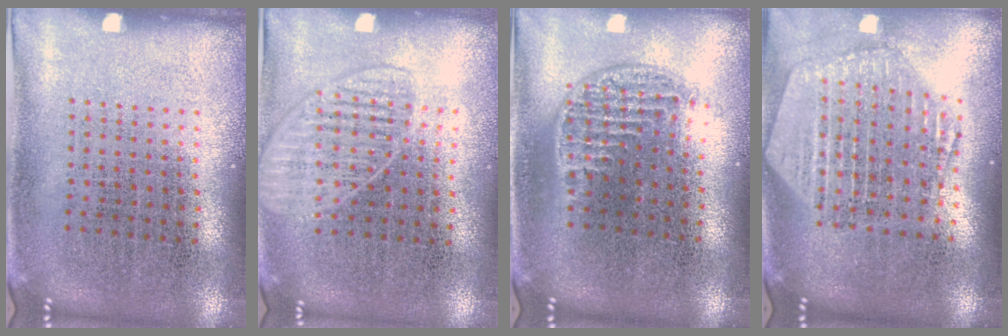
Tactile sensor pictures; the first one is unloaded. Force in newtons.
{"total": 1.3, "press": 1.2, "slide": 0.5}
{"total": 1.2, "press": 1.0, "slide": 0.6}
{"total": 2.5, "press": 2.1, "slide": 1.3}